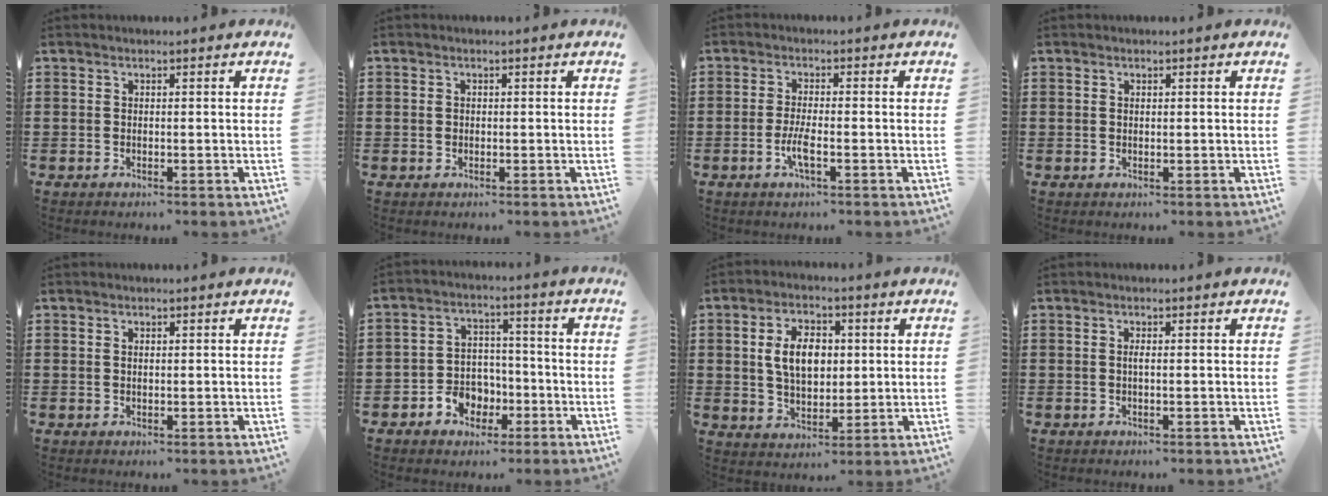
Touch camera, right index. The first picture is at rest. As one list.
[{"total": 0.8, "force": [0.1, 0.6, 0.6], "torque": [-0.015, 0.001, 0.002]}, {"total": 3.5, "force": [-1.3, 0.5, 3.2], "torque": [-0.069, -0.007, -0.027]}, {"total": 0.5, "force": [0.2, 0.3, 0.4], "torque": [-0.009, 0.001, 0.004]}, {"total": 0.8, "force": [0.2, 0.4, 0.6], "torque": [-0.014, 0.002, 0.004]}, {"total": 5.2, "force": [-2.3, 4.4, 1.7], "torque": [-0.039, 0.016, -0.042]}, {"total": 7.3, "force": [1.2, 4.6, 5.6], "torque": [-0.118, 0.006, 0.011]}, {"total": 0.9, "force": [0.0, 0.2, 0.9], "torque": [-0.018, -0.001, 0.000]}]